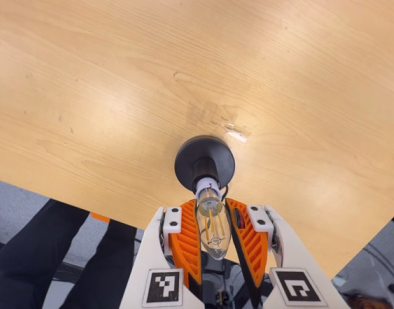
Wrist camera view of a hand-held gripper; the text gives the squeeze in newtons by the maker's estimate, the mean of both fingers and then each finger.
{"total": 13.6, "left": 13.6, "right": 13.7}